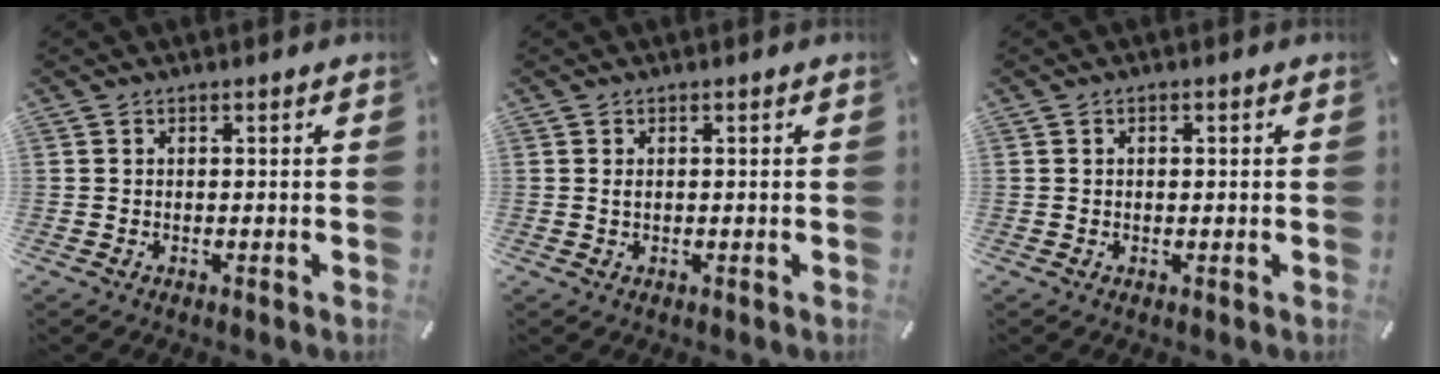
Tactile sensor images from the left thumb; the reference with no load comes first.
{"total": 0.8, "force": [0.1, 0.5, 0.7], "torque": [-0.015, 0.001, 0.001]}
{"total": 1.0, "force": [0.0, 0.7, 0.7], "torque": [-0.015, 0.004, -0.001]}